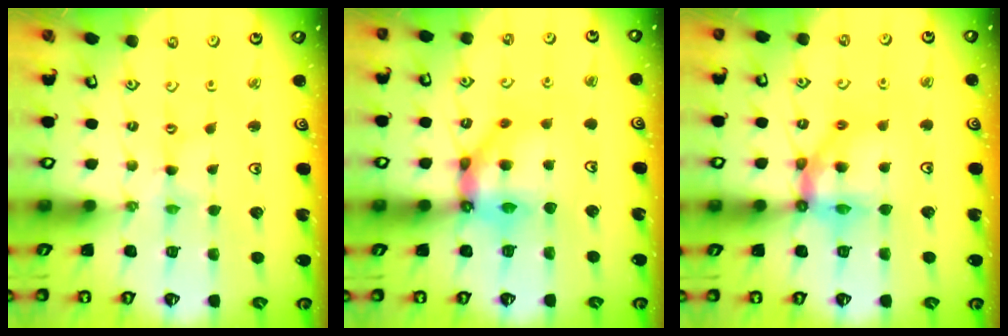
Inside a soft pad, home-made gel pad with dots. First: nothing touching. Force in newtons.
{"total": 11.2, "press": 11.2, "slide": 1.0}
{"total": 11.3, "press": 11.2, "slide": 1.3}